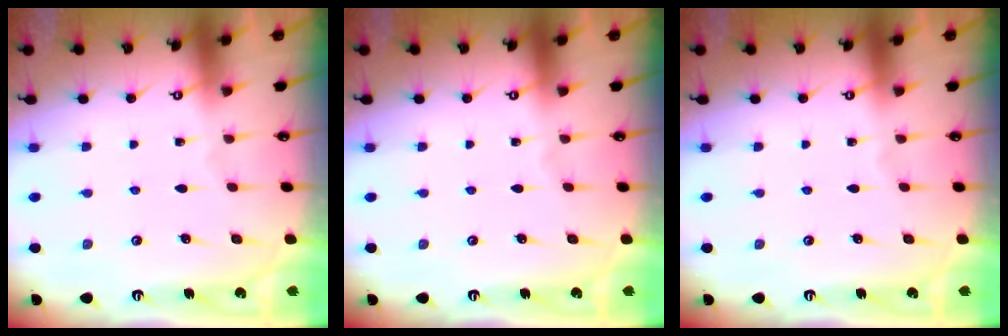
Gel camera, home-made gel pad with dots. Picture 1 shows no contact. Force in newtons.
{"total": 0.0}
{"total": 0.0}